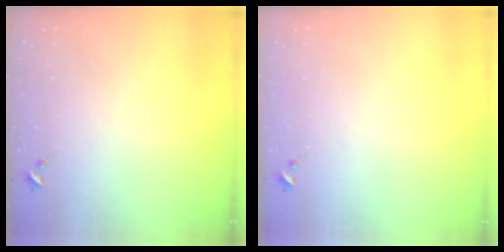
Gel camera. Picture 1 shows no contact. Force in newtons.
{"total": 0.0}